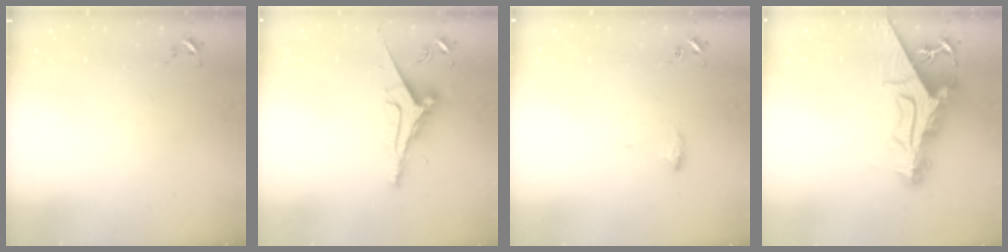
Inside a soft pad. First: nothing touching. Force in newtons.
{"total": 9.5, "press": 9.5, "slide": 0.8}
{"total": 7.0, "press": 7.0, "slide": 0.8}
{"total": 14.6, "press": 14.6, "slide": 1.6}